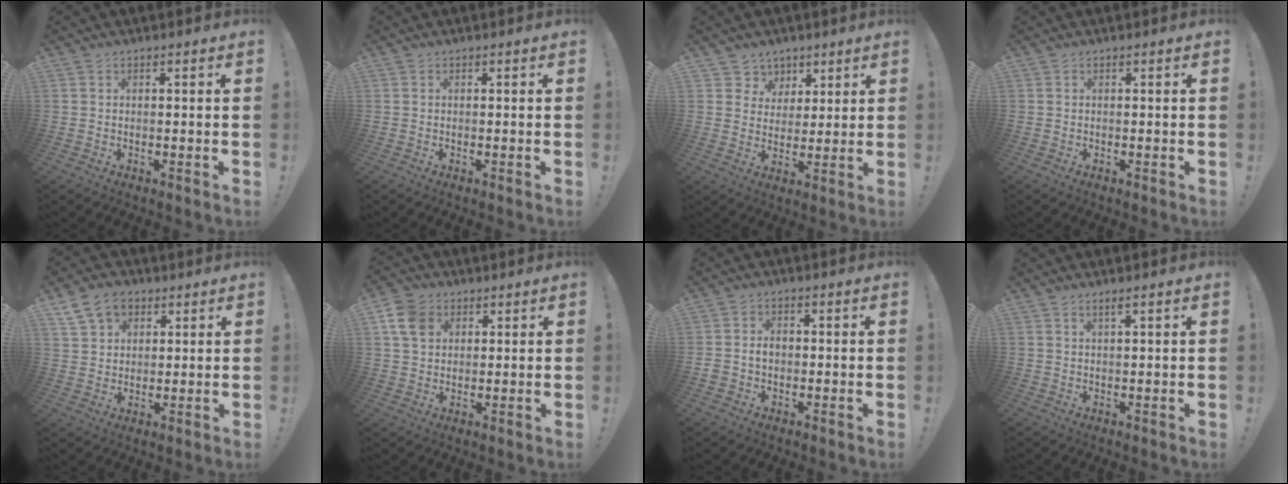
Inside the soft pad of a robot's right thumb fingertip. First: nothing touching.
{"total": 0.0}
{"total": 6.8, "force": [3.9, 5.6, 0.4], "torque": [-0.009, -0.035, 0.079]}
{"total": 0.0}
{"total": 10.0, "force": [5.4, 7.2, 4.2], "torque": [-0.061, -0.020, 0.107]}
{"total": 8.8, "force": [3.7, 6.8, 4.3], "torque": [-0.080, -0.007, 0.074]}
{"total": 3.4, "force": [-0.6, 2.6, 2.2], "torque": [-0.038, 0.002, -0.015]}
{"total": 2.0, "force": [1.2, -0.1, 1.6], "torque": [-0.025, -0.005, 0.019]}